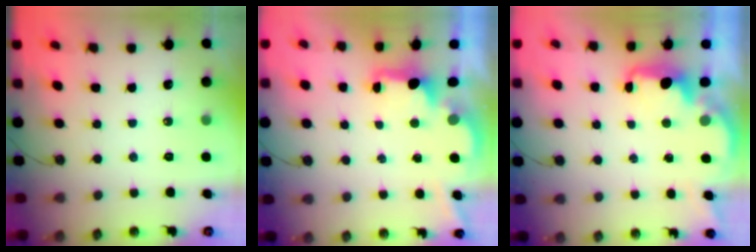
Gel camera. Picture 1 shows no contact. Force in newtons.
{"total": 1.9, "press": 1.8, "slide": 0.6}
{"total": 2.2, "press": 2.0, "slide": 0.8}